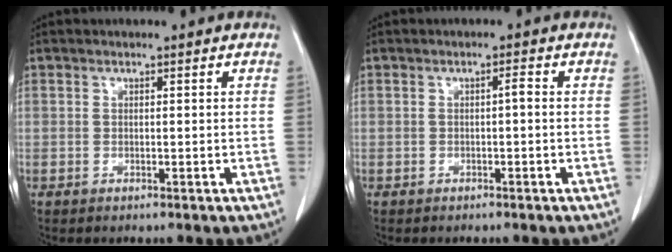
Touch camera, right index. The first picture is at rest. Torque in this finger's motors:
{"motor_torque": [0.15, -0.10, 0.00, 0.01]}